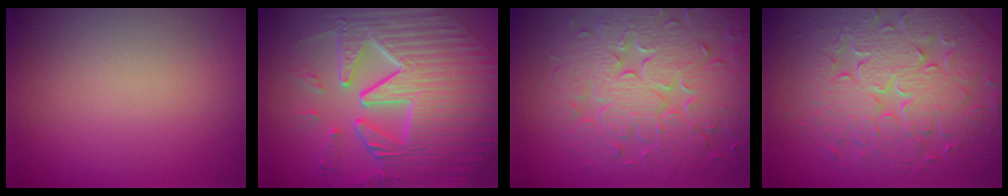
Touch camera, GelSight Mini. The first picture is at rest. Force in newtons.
{"total": 10.9, "press": 7.3, "slide": 8.0}
{"total": 8.7, "press": 6.4, "slide": 6.0}
{"total": 9.3, "press": 6.7, "slide": 6.4}